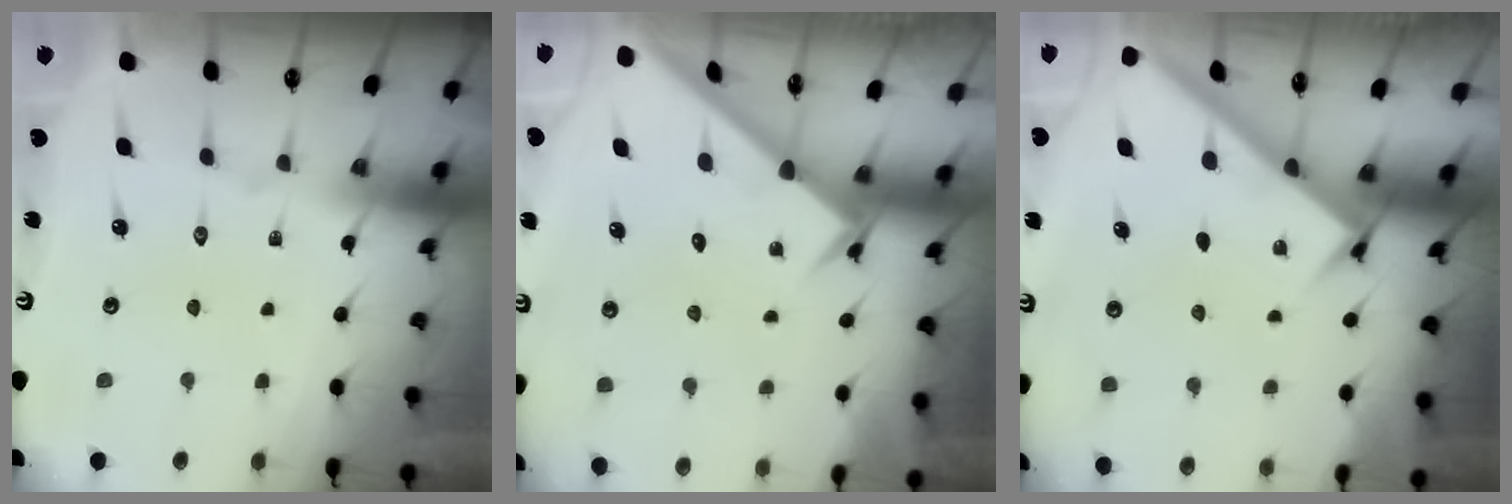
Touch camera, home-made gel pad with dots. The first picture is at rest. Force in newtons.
{"total": 2.3, "press": 2.2, "slide": 0.2}
{"total": 2.8, "press": 2.8, "slide": 0.3}